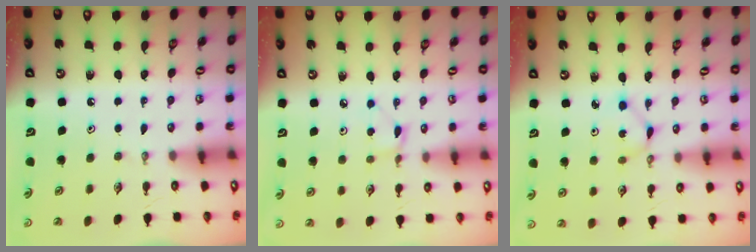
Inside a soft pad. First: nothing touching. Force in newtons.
{"total": 2.6, "press": 2.5, "slide": 0.4}
{"total": 1.9, "press": 1.9, "slide": 0.2}